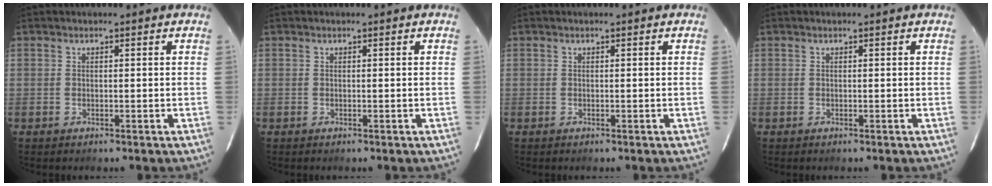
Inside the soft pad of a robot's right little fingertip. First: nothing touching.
{"total": 0.0}
{"total": 0.0}
{"total": 0.0}